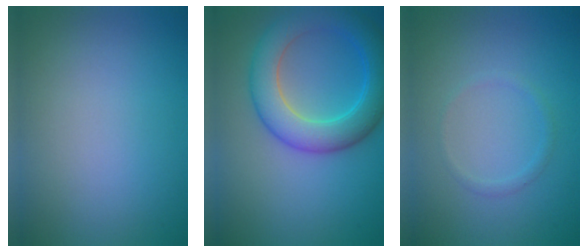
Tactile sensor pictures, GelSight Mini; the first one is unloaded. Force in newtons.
{"total": 6.7, "press": 6.6, "slide": 0.3}
{"total": 0.9, "press": 0.9, "slide": 0.1}